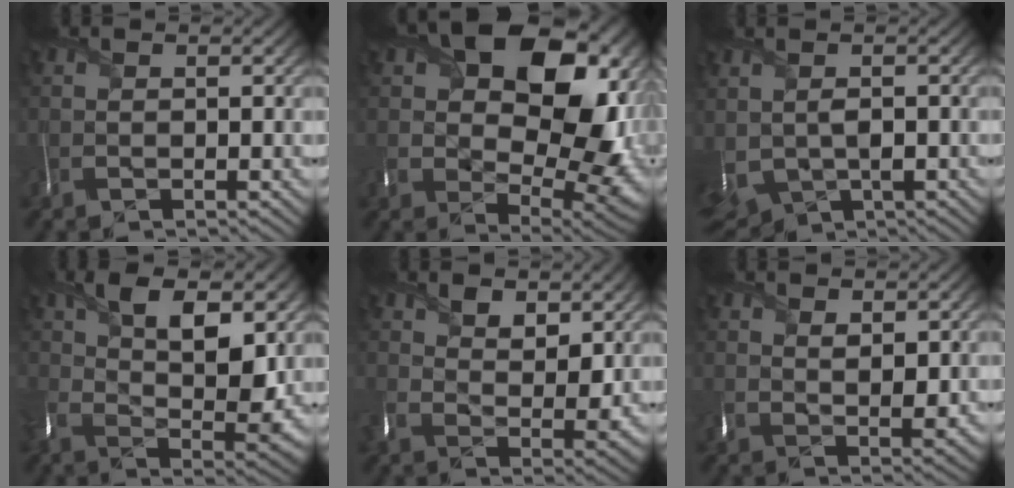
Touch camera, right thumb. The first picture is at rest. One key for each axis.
{"total": 17.1, "fx": 4.5, "fy": 11.2, "fz": 12.1, "tx": -0.186, "ty": -0.015, "tz": 0.094}
{"total": 5.5, "fx": -0.8, "fy": 3.7, "fz": 4.0, "tx": -0.097, "ty": -0.018, "tz": -0.011}
{"total": 10.7, "fx": 4.5, "fy": 5.9, "fz": 7.6, "tx": -0.152, "ty": -0.009, "tz": 0.083}
{"total": 6.2, "fx": 3.7, "fy": 3.8, "fz": 3.2, "tx": -0.064, "ty": -0.014, "tz": 0.066}
{"total": 3.0, "fx": 1.9, "fy": 1.4, "fz": 1.8, "tx": -0.035, "ty": -0.006, "tz": 0.042}